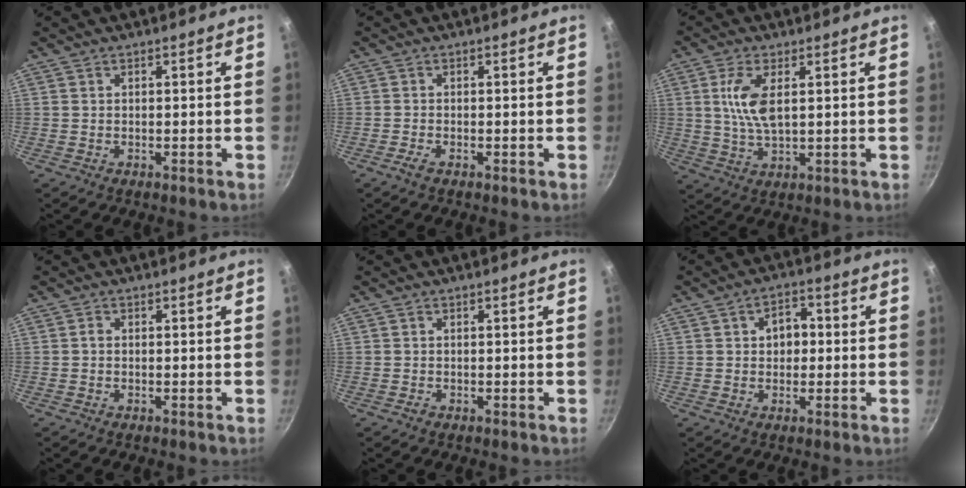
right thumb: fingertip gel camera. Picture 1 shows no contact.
{"total": 1.4, "force": [-0.9, 0.3, 1.0], "torque": [-0.026, 0.004, -0.022]}
{"total": 7.8, "force": [1.8, 3.4, 6.8], "torque": [-0.133, -0.005, 0.037]}
{"total": 0.6, "force": [-0.2, 0.5, 0.4], "torque": [-0.007, 0.005, -0.004]}
{"total": 0.6, "force": [-0.4, 0.5, 0.2], "torque": [-0.003, 0.002, -0.006]}
{"total": 5.3, "force": [0.5, 4.0, 3.4], "torque": [-0.020, 0.013, 0.003]}